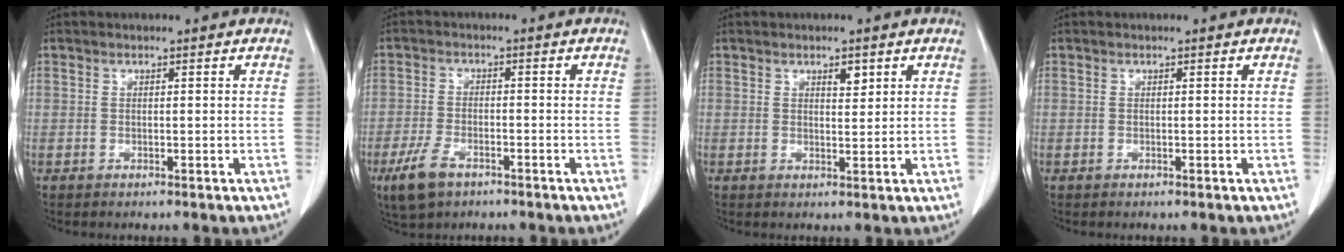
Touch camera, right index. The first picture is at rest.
{"total": 5.6, "force": [-3.4, 2.7, 3.6], "torque": [-0.084, -0.008, -0.058]}
{"total": 2.0, "force": [1.2, 0.8, 1.5], "torque": [-0.022, -0.004, 0.019]}
{"total": 0.0}